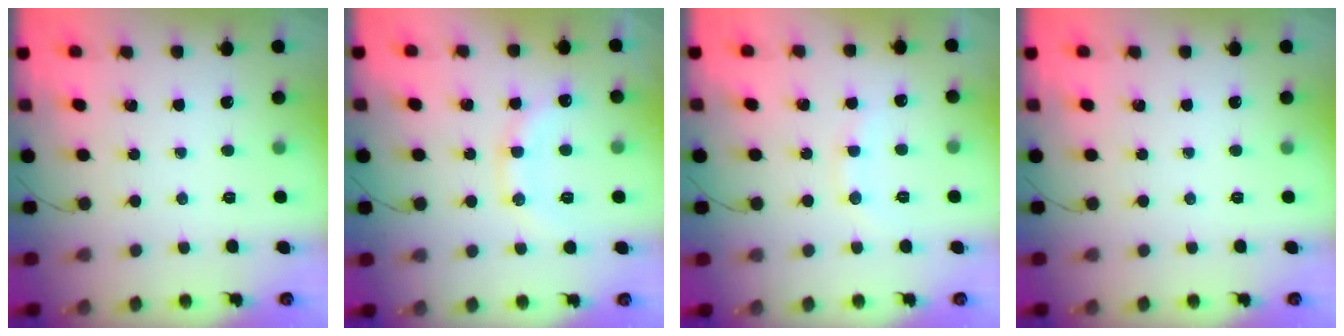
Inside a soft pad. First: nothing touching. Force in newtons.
{"total": 13.5, "press": 13.5, "slide": 0.9}
{"total": 8.4, "press": 8.2, "slide": 1.7}
{"total": 0.0}